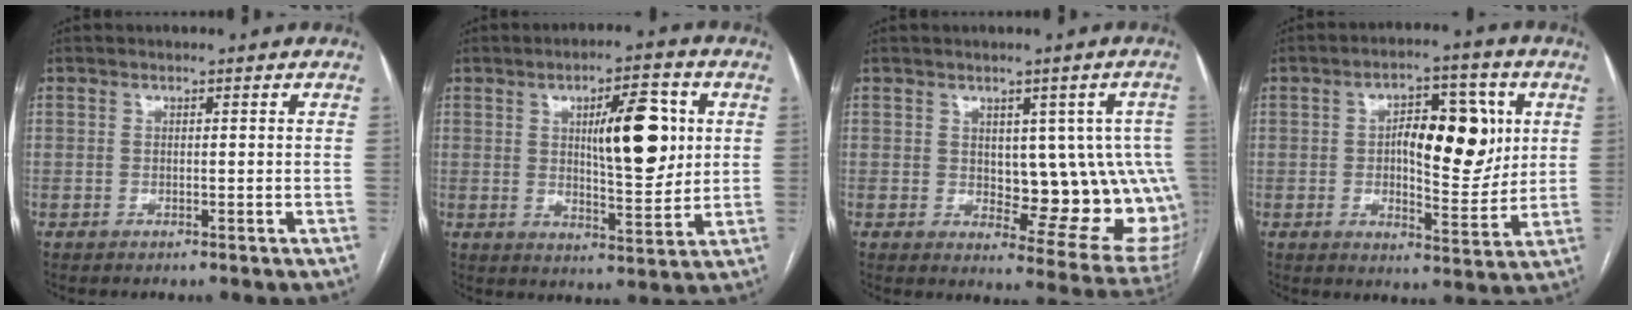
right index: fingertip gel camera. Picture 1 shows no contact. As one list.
[{"total": 11.3, "force": [2.7, 3.0, 10.6], "torque": [-0.159, 0.006, 0.046]}, {"total": 13.0, "force": [0.6, 5.9, 11.5], "torque": [-0.109, 0.007, 0.021]}, {"total": 12.0, "force": [2.1, 4.7, 10.9], "torque": [-0.157, 0.016, 0.036]}]